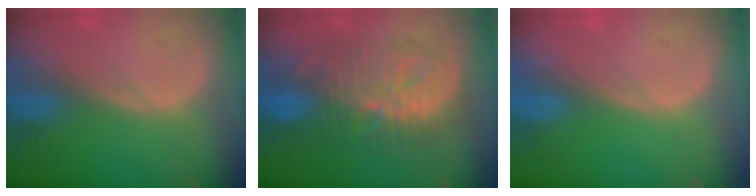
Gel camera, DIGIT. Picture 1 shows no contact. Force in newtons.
{"total": 10.6, "press": 10.6, "slide": 0.3}
{"total": 0.0}